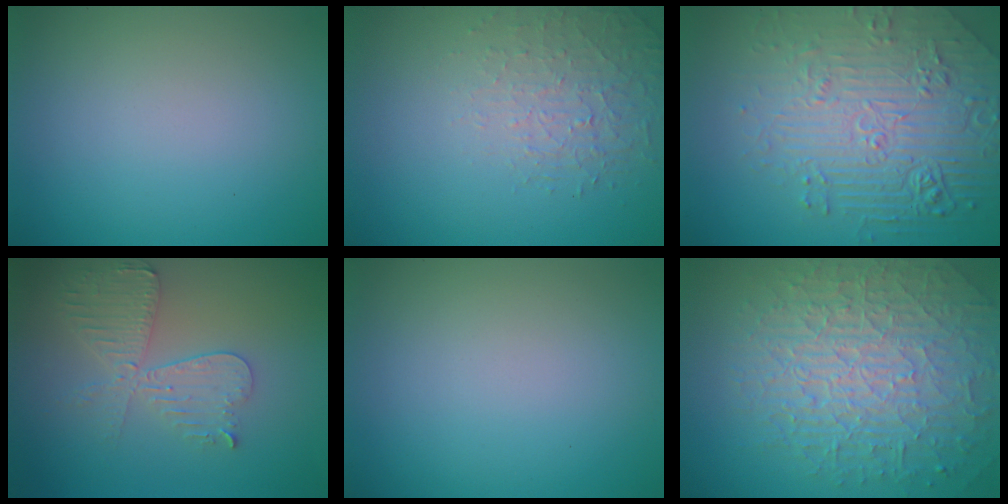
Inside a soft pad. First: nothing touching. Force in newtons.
{"total": 1.6, "press": 1.0, "slide": 1.2}
{"total": 7.2, "press": 5.7, "slide": 4.4}
{"total": 4.4, "press": 3.8, "slide": 2.1}
{"total": 0.0}
{"total": 9.7, "press": 6.4, "slide": 7.3}